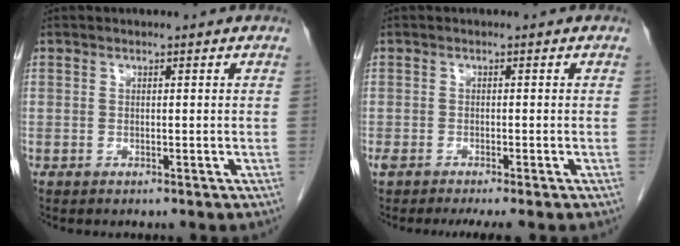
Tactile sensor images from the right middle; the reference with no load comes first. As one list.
[{"total": 5.2, "force": [-4.1, 0.6, 3.1], "torque": [-0.046, -0.008, -0.064]}]